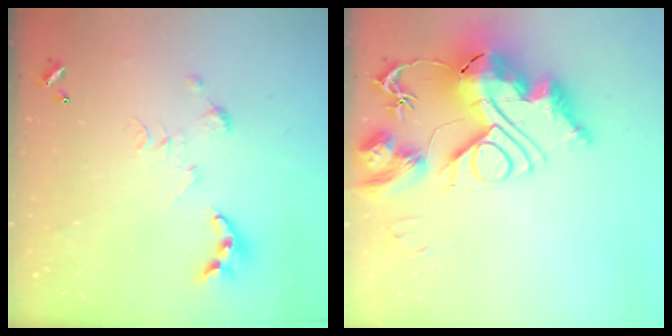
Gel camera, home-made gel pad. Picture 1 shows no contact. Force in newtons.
{"total": 0.7, "press": 0.7, "slide": 0.0}